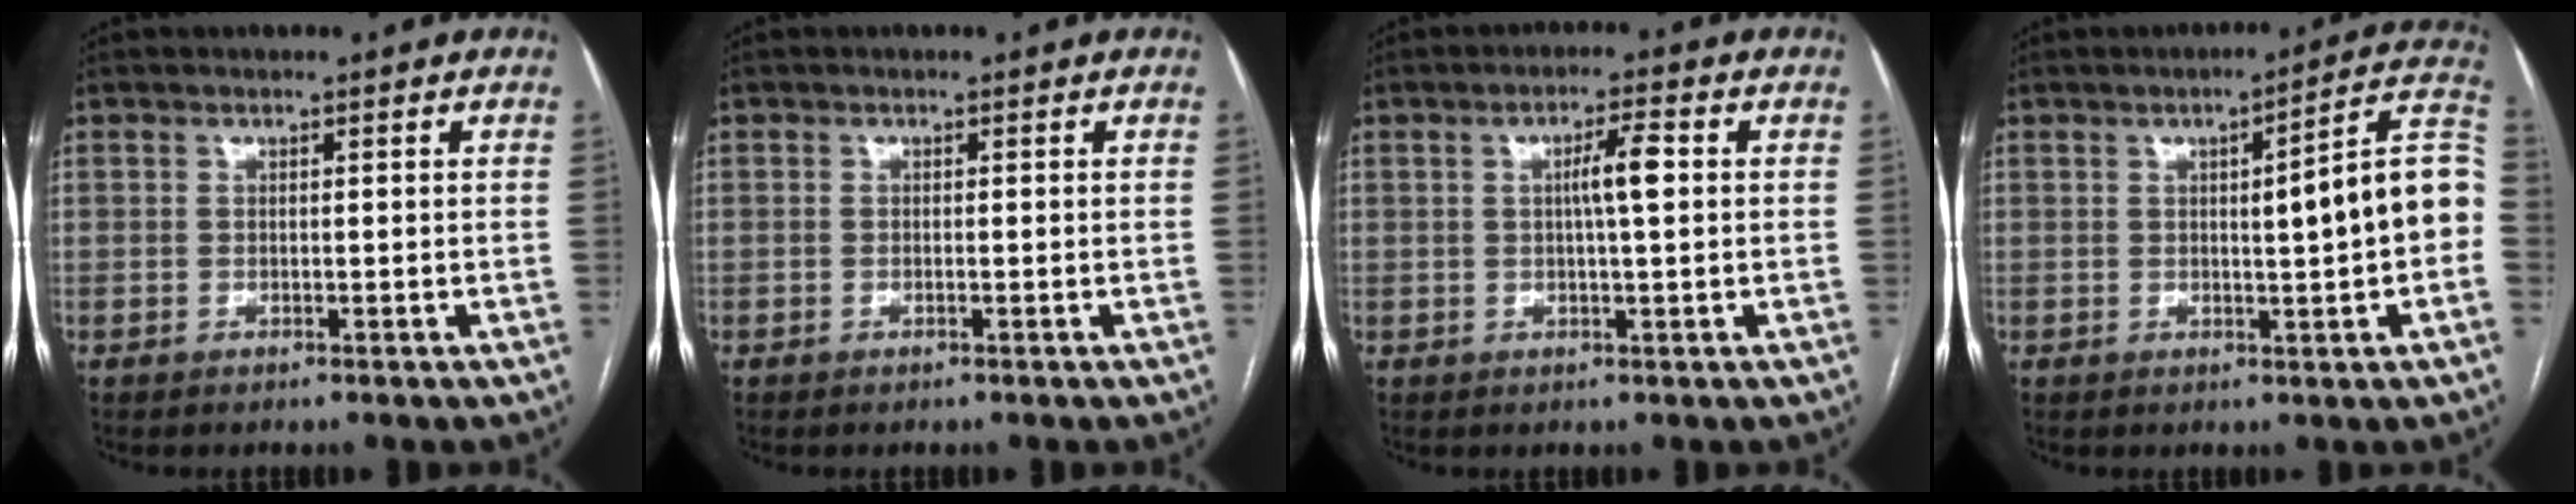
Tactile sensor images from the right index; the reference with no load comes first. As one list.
[{"total": 0.0}, {"total": 4.4, "force": [0.6, 0.3, 4.4], "torque": [-0.075, 0.006, 0.008]}, {"total": 11.6, "force": [-0.2, 0.7, 11.6], "torque": [-0.143, 0.027, -0.007]}]